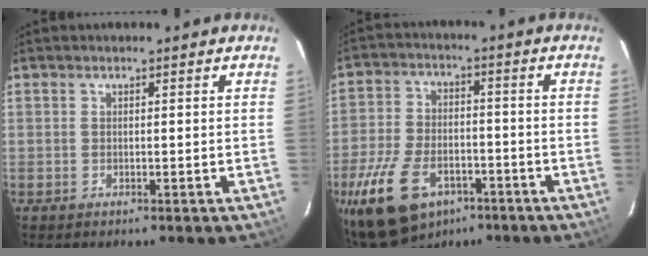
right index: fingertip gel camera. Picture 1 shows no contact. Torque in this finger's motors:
{"motor_torque": [1.12, -1.02, 0.91, 0.21]}